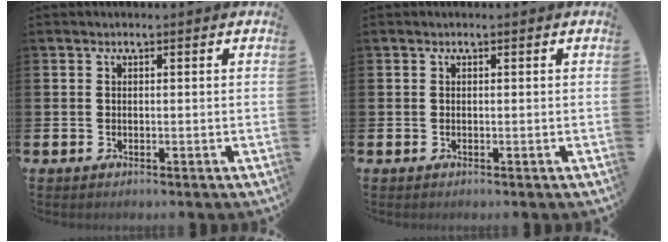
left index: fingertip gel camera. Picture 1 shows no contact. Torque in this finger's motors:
{"motor_torque": [0.00, 0.00, 0.00, 0.00]}